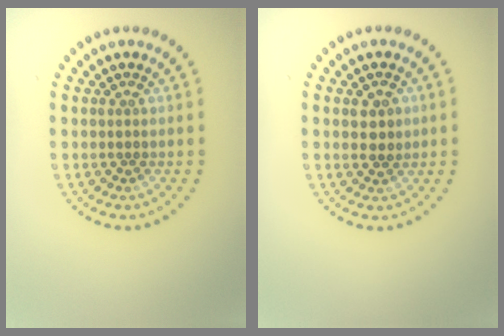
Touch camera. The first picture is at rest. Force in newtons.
{"total": 1.9, "press": 1.9, "slide": 0.4}